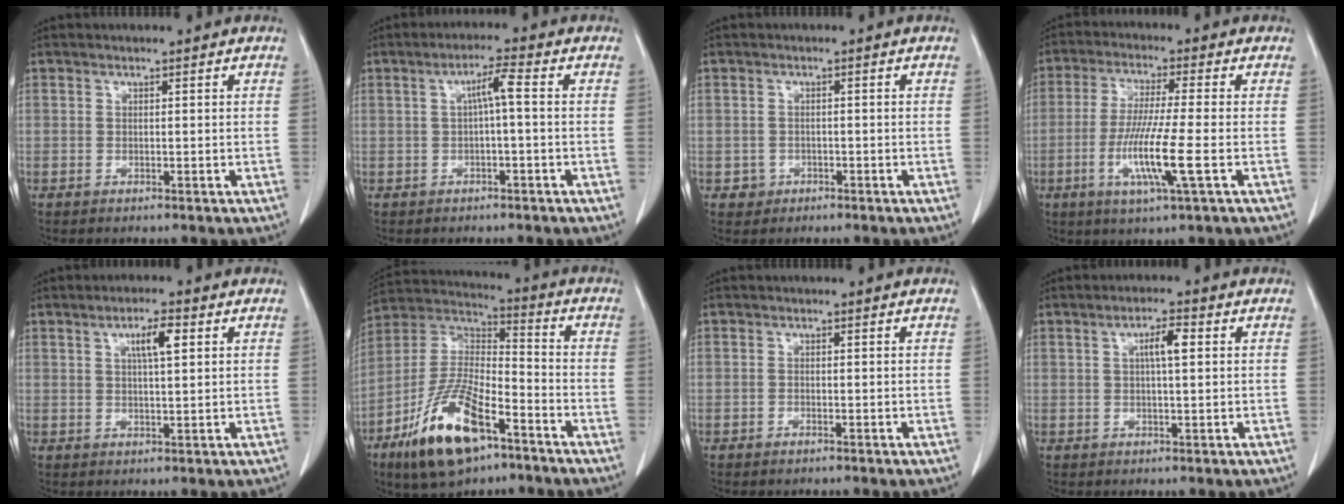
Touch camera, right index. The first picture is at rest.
{"total": 3.5, "force": [0.2, 0.2, 3.5], "torque": [-0.062, 0.013, 0.005]}
{"total": 2.0, "force": [-0.8, 1.8, 0.0], "torque": [0.005, 0.010, -0.011]}
{"total": 9.8, "force": [-2.7, -0.4, 9.4], "torque": [-0.188, -0.018, -0.054]}
{"total": 4.3, "force": [1.6, 0.7, 3.9], "torque": [-0.070, 0.003, 0.029]}
{"total": 17.1, "force": [-9.6, 5.8, 13.0], "torque": [-0.266, -0.010, -0.172]}
{"total": 0.8, "force": [-0.6, 0.3, 0.4], "torque": [-0.011, -0.001, -0.007]}
{"total": 3.6, "force": [0.9, 0.6, 3.5], "torque": [-0.061, 0.006, 0.014]}